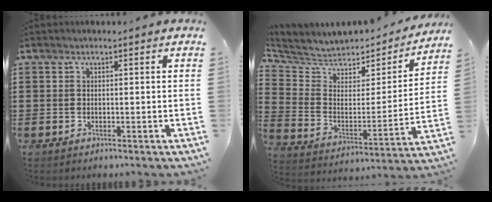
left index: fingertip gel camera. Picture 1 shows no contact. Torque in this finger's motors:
{"motor_torque": [2.09, -0.05, 0.68, 0.19]}